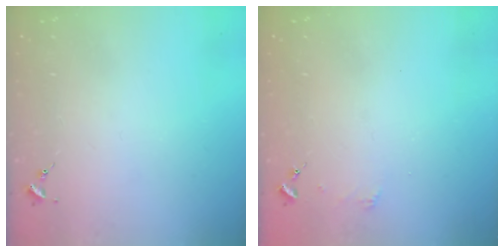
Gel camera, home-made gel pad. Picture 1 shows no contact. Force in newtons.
{"total": 2.4, "press": 2.4, "slide": 0.2}